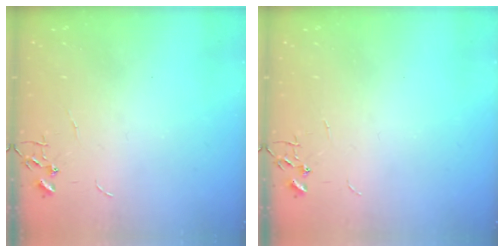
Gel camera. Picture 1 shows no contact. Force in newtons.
{"total": 0.0}